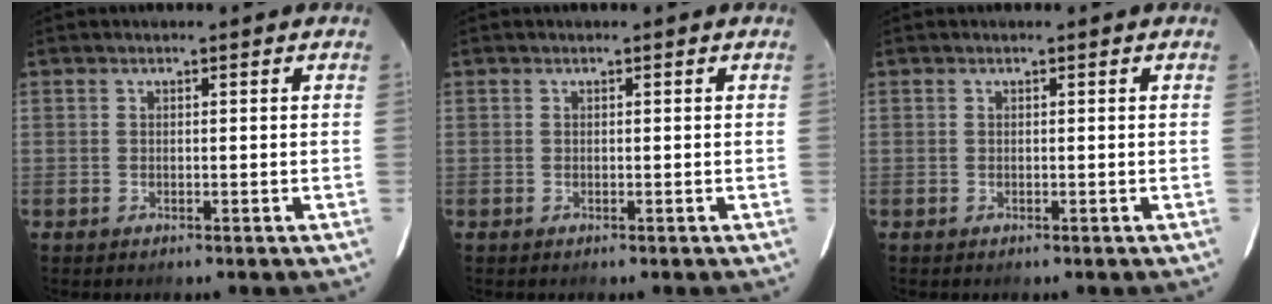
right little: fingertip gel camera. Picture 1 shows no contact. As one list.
[{"total": 0.0}, {"total": 0.0}]